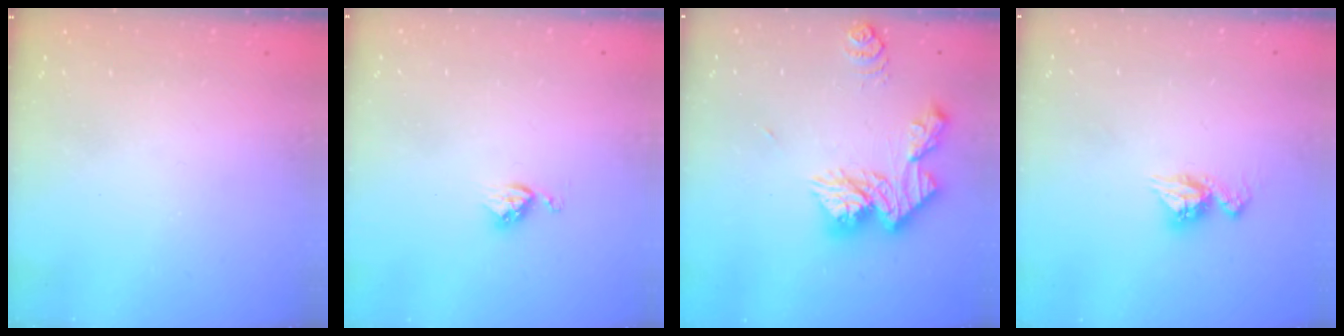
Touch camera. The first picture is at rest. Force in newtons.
{"total": 4.0, "press": 3.9, "slide": 0.4}
{"total": 15.0, "press": 14.9, "slide": 1.4}
{"total": 8.1, "press": 8.1, "slide": 0.6}